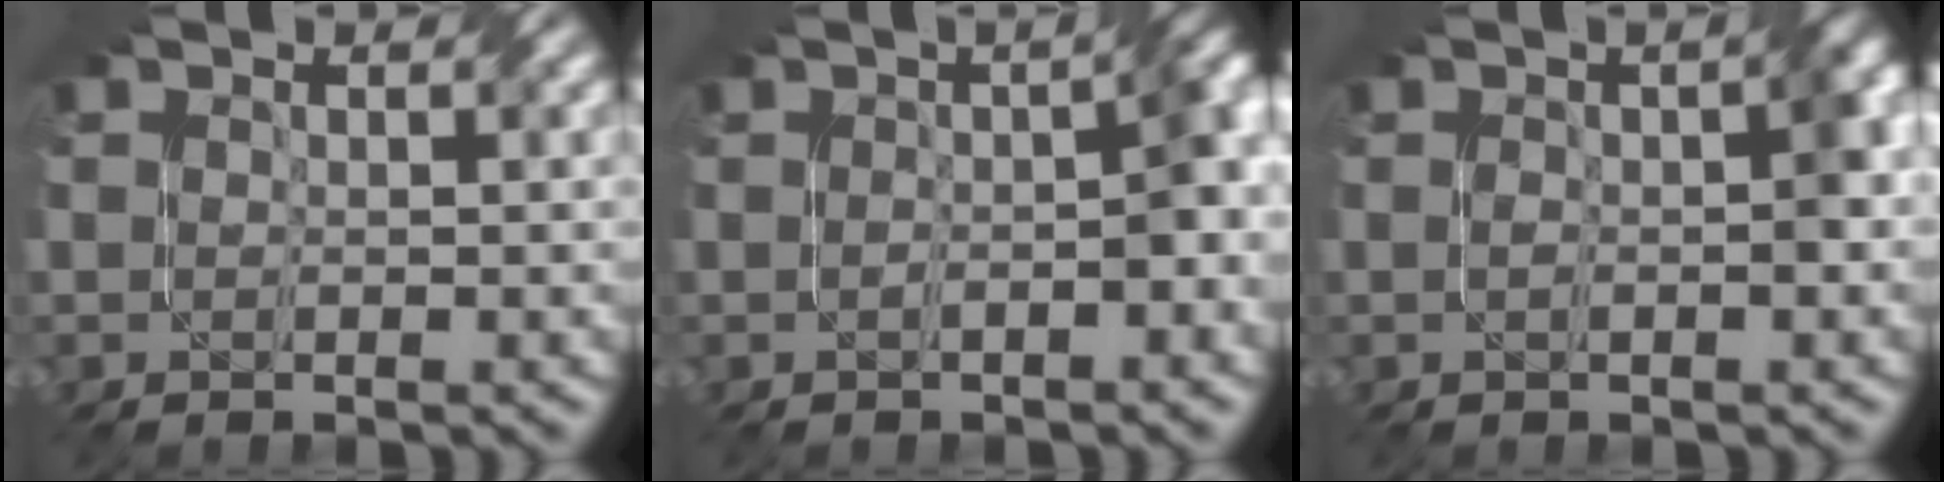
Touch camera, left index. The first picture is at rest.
{"total": 4.2, "force": [-0.3, 1.0, 4.1], "torque": [-0.056, 0.013, -0.006]}
{"total": 3.2, "force": [-0.1, 0.9, 3.1], "torque": [-0.050, 0.011, -0.003]}